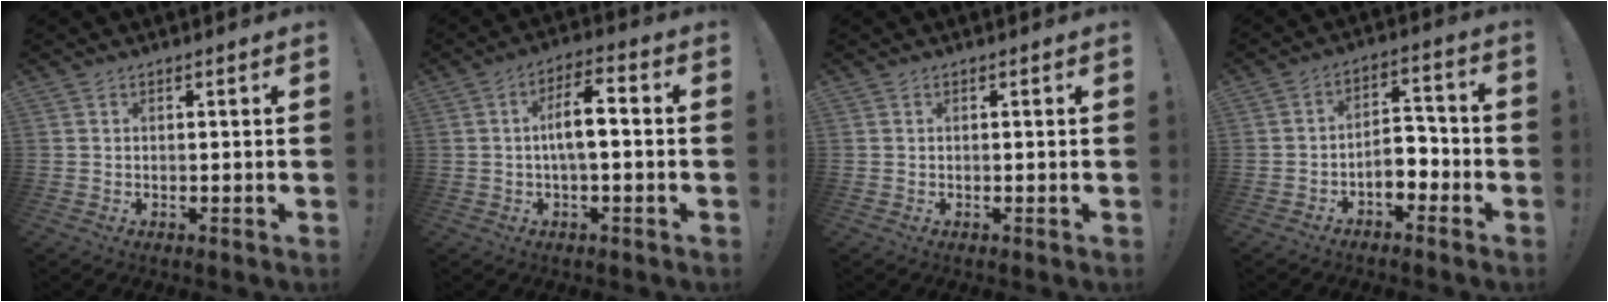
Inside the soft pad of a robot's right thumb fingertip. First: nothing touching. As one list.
[{"total": 8.6, "force": [-0.4, 2.8, 8.1], "torque": [-0.137, 0.009, -0.012]}, {"total": 0.0}, {"total": 7.6, "force": [-3.6, 4.7, 4.7], "torque": [-0.081, 0.019, -0.060]}]